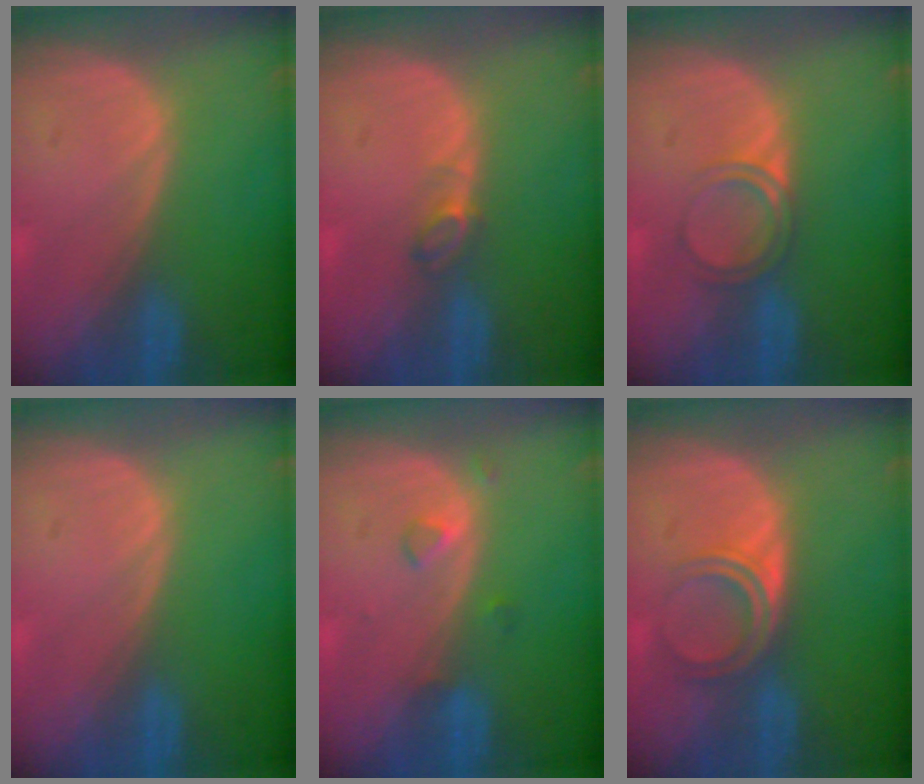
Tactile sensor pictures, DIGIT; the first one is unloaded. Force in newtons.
{"total": 2.0, "press": 1.9, "slide": 0.4}
{"total": 3.0, "press": 3.0, "slide": 0.3}
{"total": 0.0}
{"total": 1.8, "press": 1.8, "slide": 0.1}
{"total": 4.8, "press": 3.9, "slide": 2.8}